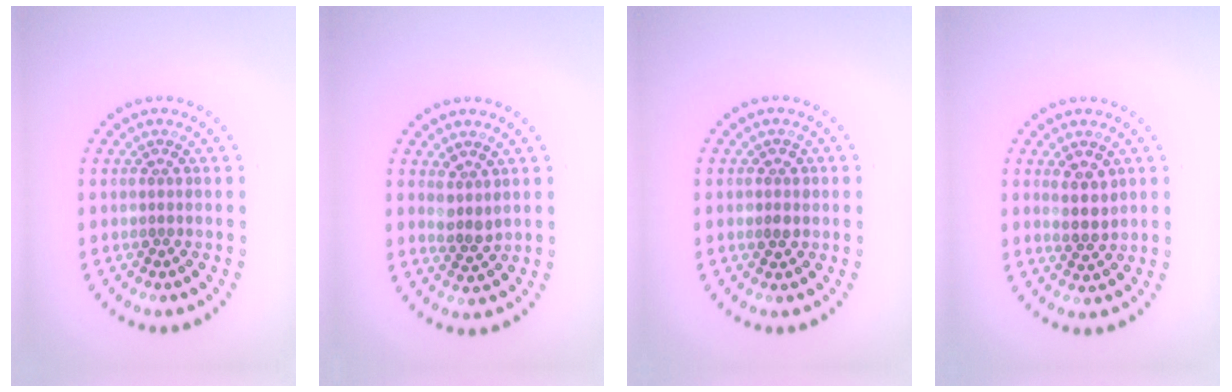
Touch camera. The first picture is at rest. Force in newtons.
{"total": 1.8, "press": 1.6, "slide": 0.9}
{"total": 1.4, "press": 1.3, "slide": 0.2}
{"total": 2.6, "press": 2.3, "slide": 1.1}